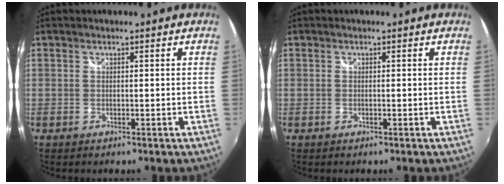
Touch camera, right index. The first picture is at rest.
{"total": 0.0}